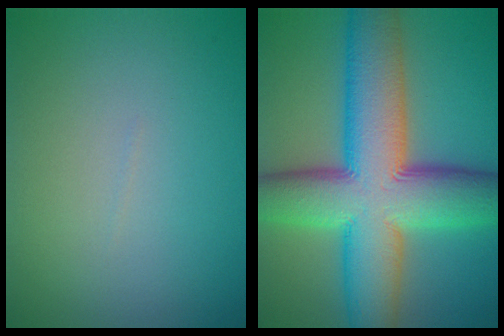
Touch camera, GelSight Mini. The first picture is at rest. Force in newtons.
{"total": 14.0, "press": 14.0, "slide": 0.5}